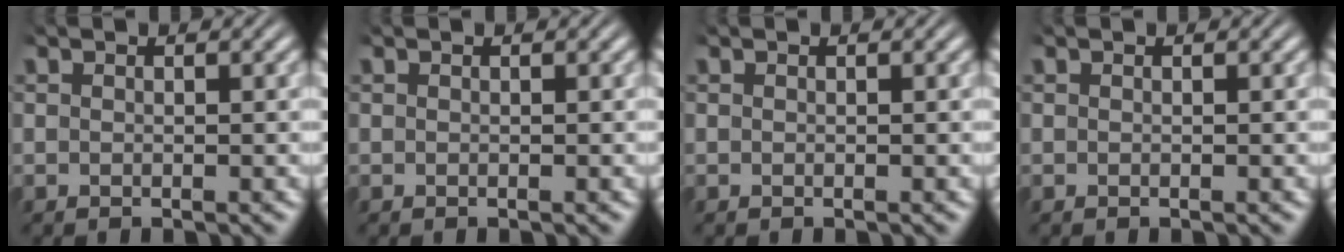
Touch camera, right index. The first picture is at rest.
{"total": 0.0}
{"total": 0.0}
{"total": 0.0}